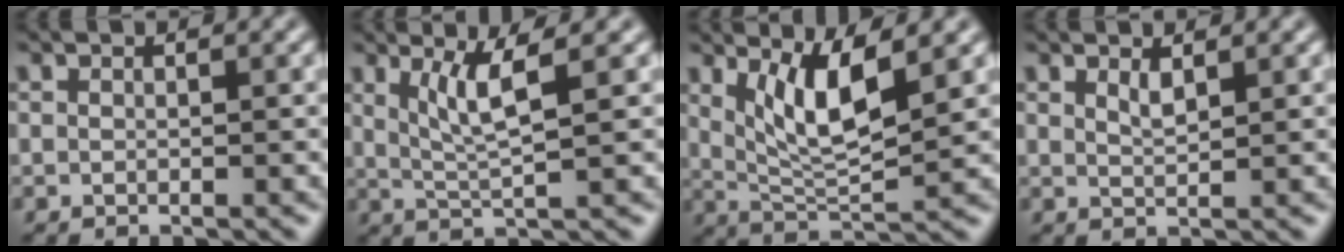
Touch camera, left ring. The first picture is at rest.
{"total": 3.7, "force": [1.5, 0.5, 3.3], "torque": [-0.068, -0.006, 0.036]}
{"total": 5.2, "force": [2.1, 1.3, 4.6], "torque": [-0.091, -0.012, 0.048]}
{"total": 1.2, "force": [0.8, 0.2, 0.8], "torque": [-0.016, -0.002, 0.016]}